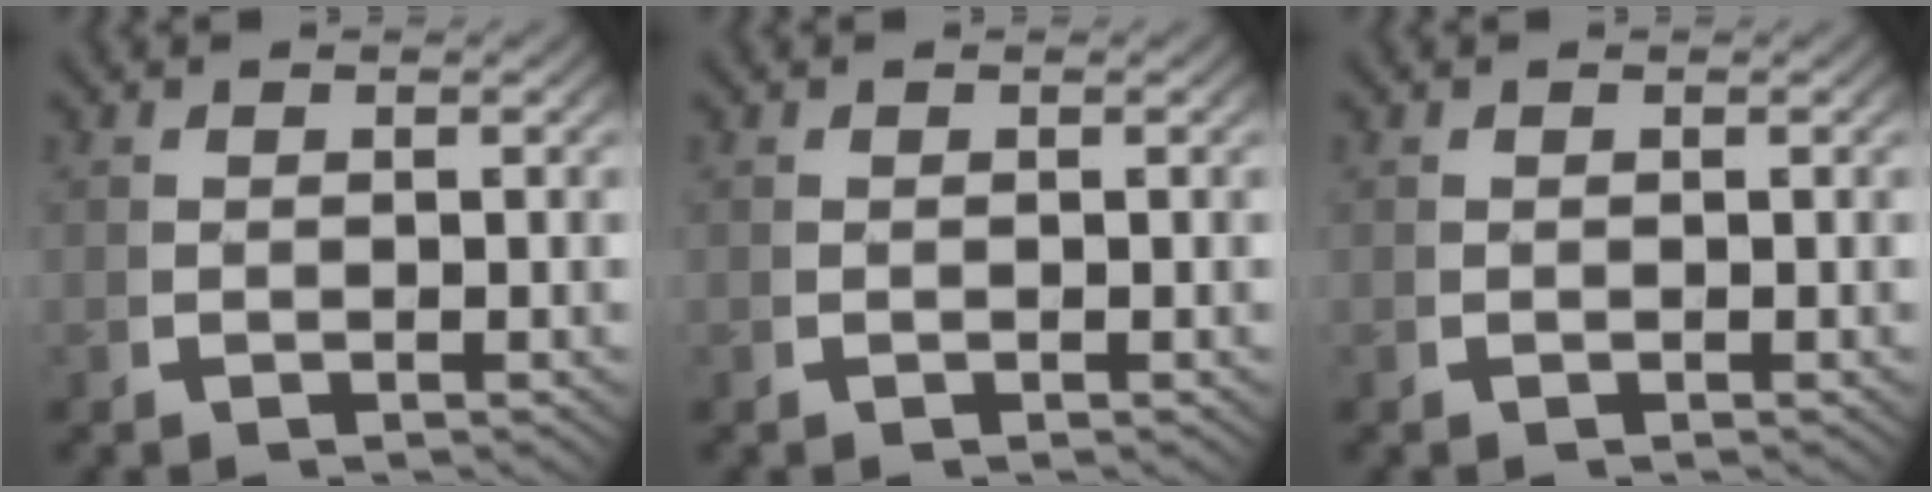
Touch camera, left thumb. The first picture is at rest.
{"total": 0.0}
{"total": 0.0}